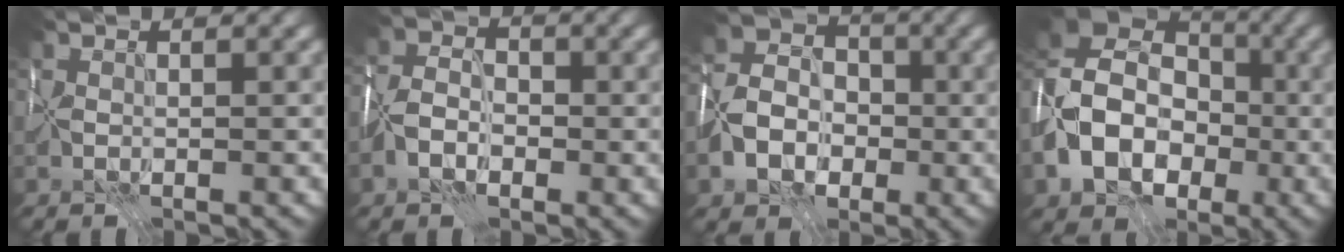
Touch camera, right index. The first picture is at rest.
{"total": 4.5, "force": [-1.9, 3.1, 2.6], "torque": [-0.057, 0.002, -0.047]}
{"total": 7.1, "force": [-2.2, 5.7, 3.7], "torque": [-0.083, 0.000, -0.057]}
{"total": 11.6, "force": [-2.6, 8.8, 7.1], "torque": [-0.141, 0.000, -0.064]}